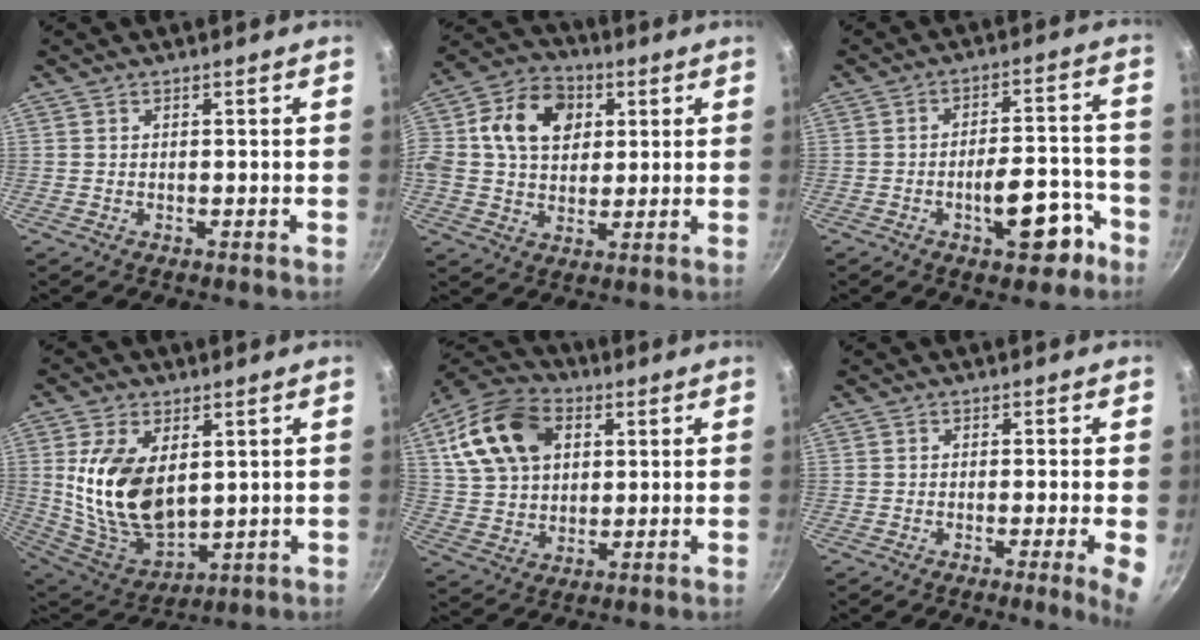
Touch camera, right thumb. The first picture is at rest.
{"total": 16.3, "force": [4.0, 12.3, 9.9], "torque": [-0.155, 0.017, 0.049]}
{"total": 10.8, "force": [-5.3, 4.6, 8.2], "torque": [-0.087, 0.052, -0.066]}
{"total": 16.8, "force": [3.2, 10.1, 13.1], "torque": [-0.229, -0.034, 0.078]}
{"total": 16.9, "force": [5.6, 11.9, 10.6], "torque": [-0.177, 0.003, 0.097]}
{"total": 4.9, "force": [-1.3, 0.0, 4.7], "torque": [-0.062, -0.002, -0.021]}